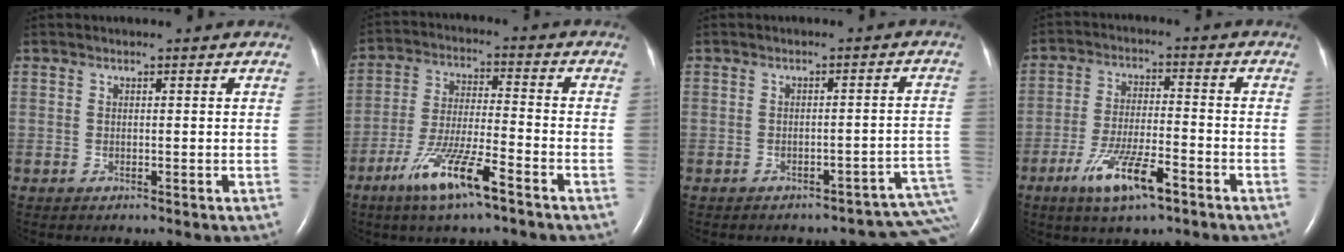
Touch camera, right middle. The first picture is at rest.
{"total": 10.5, "force": [-6.4, 0.9, 8.3], "torque": [-0.167, -0.017, -0.120]}
{"total": 8.4, "force": [-6.5, 3.1, 4.3], "torque": [-0.032, 0.034, -0.071]}
{"total": 9.2, "force": [-5.2, 1.7, 7.4], "torque": [-0.146, -0.012, -0.092]}